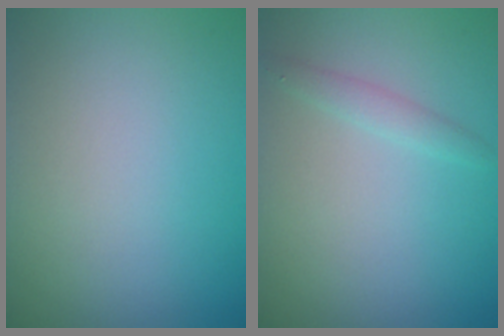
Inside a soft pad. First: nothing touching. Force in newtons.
{"total": 1.3, "press": 1.3, "slide": 0.1}